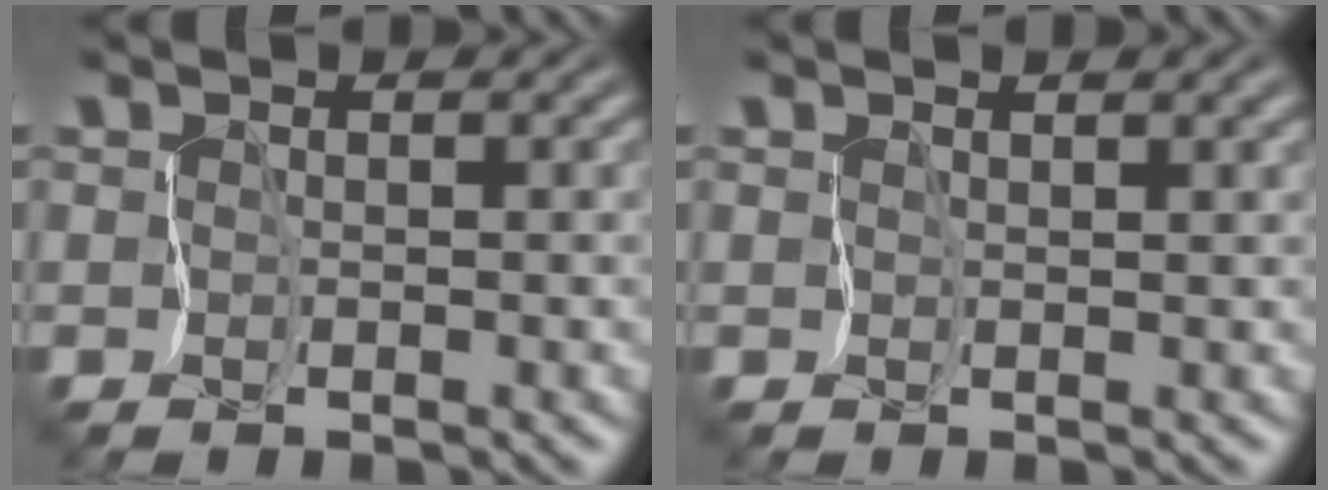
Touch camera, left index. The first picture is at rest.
{"total": 1.6, "force": [1.1, 0.3, 1.1], "torque": [-0.011, 0.001, 0.022]}